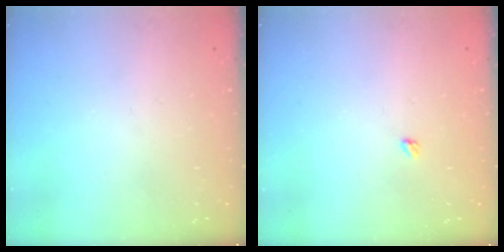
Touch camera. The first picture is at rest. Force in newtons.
{"total": 2.4, "press": 2.4, "slide": 0.4}